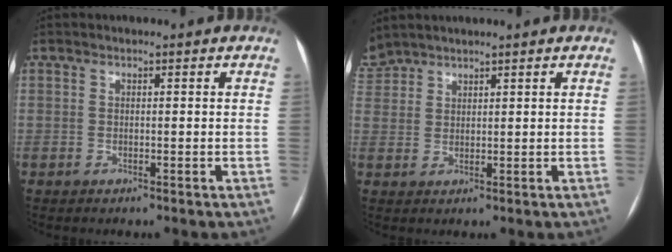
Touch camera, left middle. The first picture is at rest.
{"total": 3.8, "force": [3.6, 1.2, 0.2], "torque": [-0.013, 0.017, 0.076]}